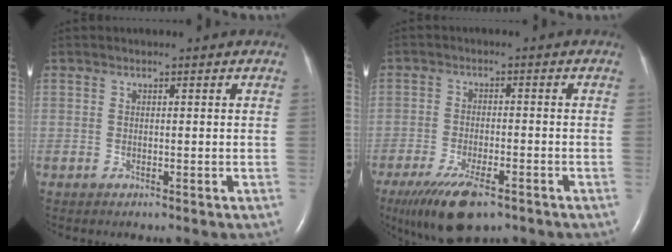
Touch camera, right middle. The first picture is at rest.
{"total": 10.0, "force": [-6.8, 3.0, 6.7], "torque": [-0.121, -0.018, -0.112]}